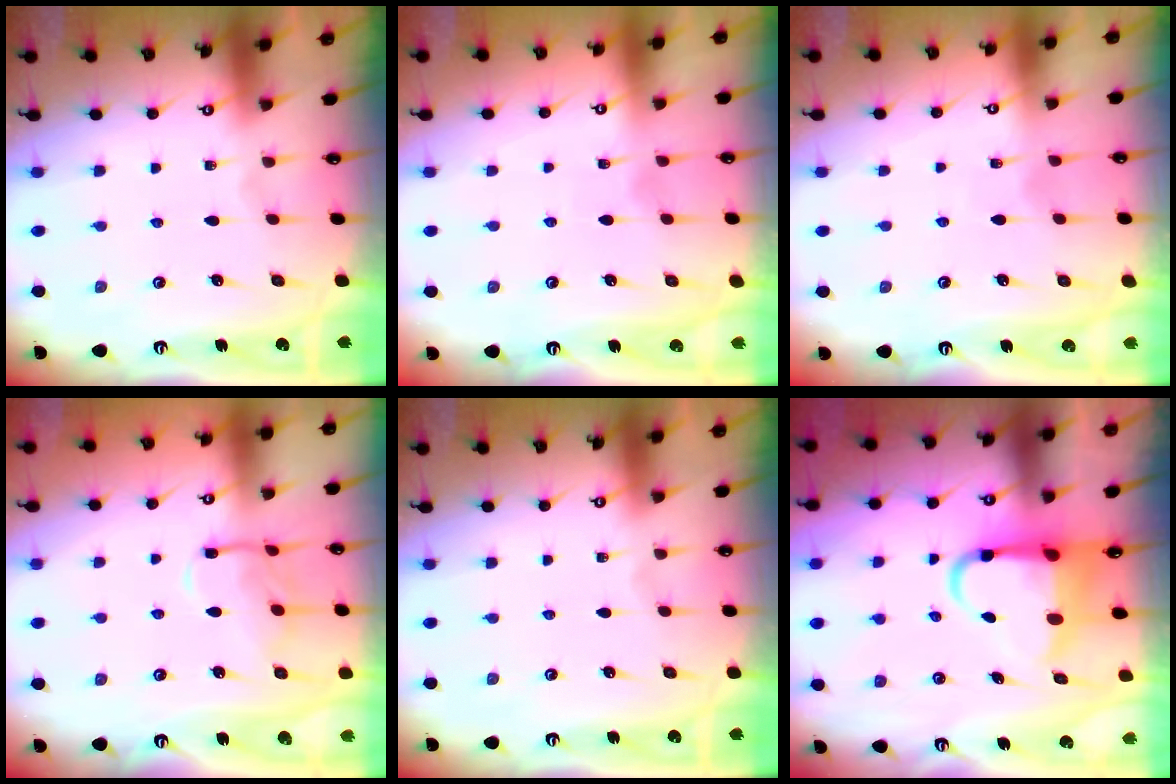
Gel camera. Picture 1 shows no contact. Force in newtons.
{"total": 5.0, "press": 4.9, "slide": 0.5}
{"total": 4.9, "press": 4.9, "slide": 0.6}
{"total": 9.3, "press": 9.3, "slide": 0.5}
{"total": 0.0}
{"total": 8.2, "press": 8.0, "slide": 1.8}